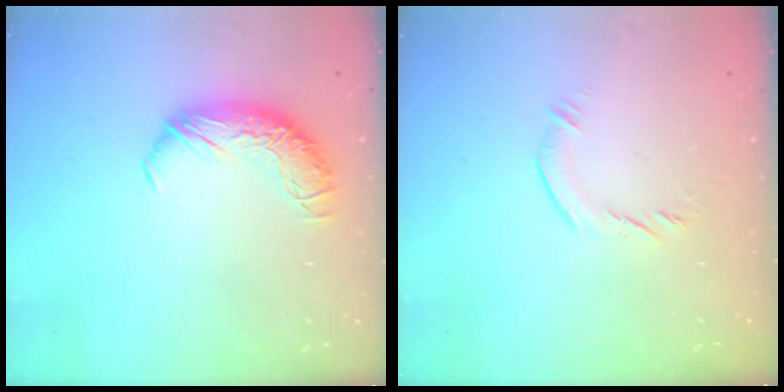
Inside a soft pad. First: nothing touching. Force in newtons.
{"total": 4.6, "press": 4.4, "slide": 1.3}